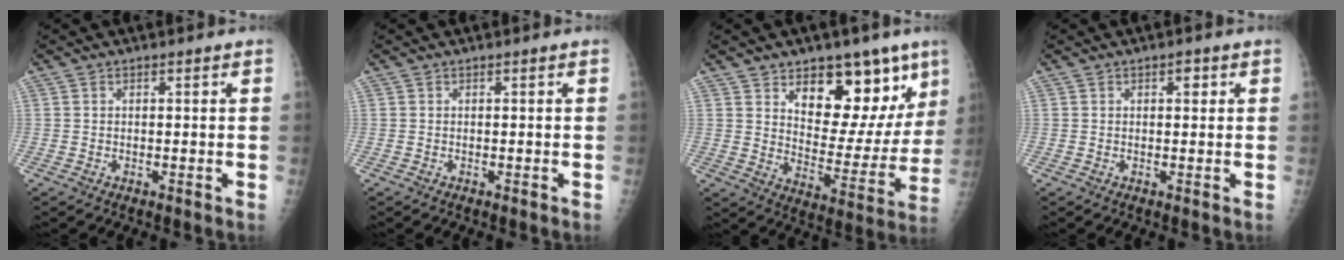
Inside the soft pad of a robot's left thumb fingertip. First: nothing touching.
{"total": 0.0}
{"total": 17.5, "force": [9.9, 9.3, 11.1], "torque": [-0.089, -0.061, 0.149]}
{"total": 1.7, "force": [0.7, 0.9, 1.3], "torque": [-0.010, 0.000, 0.009]}